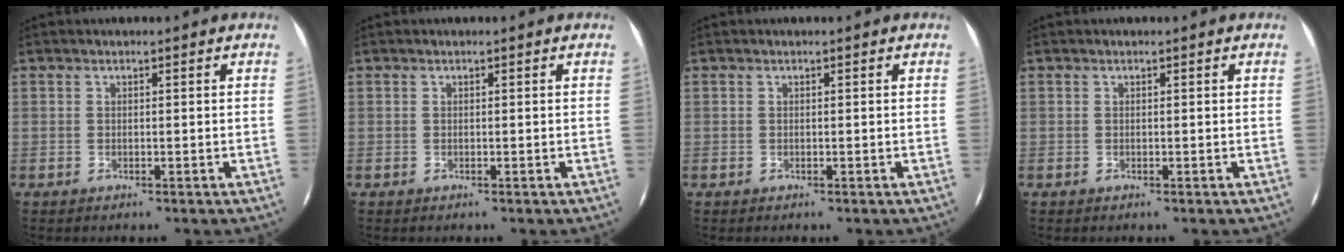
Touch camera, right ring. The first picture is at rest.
{"total": 0.0}
{"total": 0.0}
{"total": 0.0}